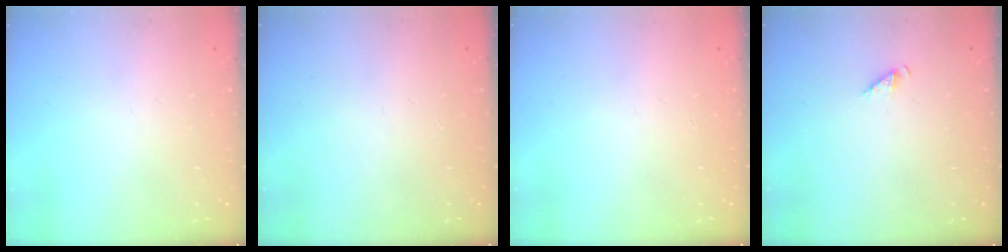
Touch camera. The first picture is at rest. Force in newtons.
{"total": 0.0}
{"total": 0.0}
{"total": 2.0, "press": 1.9, "slide": 0.3}